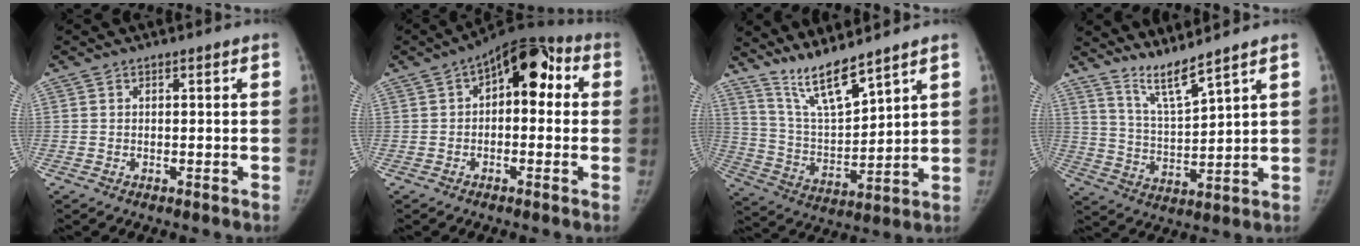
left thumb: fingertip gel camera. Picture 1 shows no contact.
{"total": 11.9, "force": [2.3, 6.6, 9.7], "torque": [-0.087, 0.030, 0.019]}
{"total": 10.8, "force": [9.0, 1.1, 5.7], "torque": [-0.103, -0.066, 0.185]}
{"total": 7.2, "force": [6.2, -0.6, 3.7], "torque": [-0.072, -0.061, 0.130]}